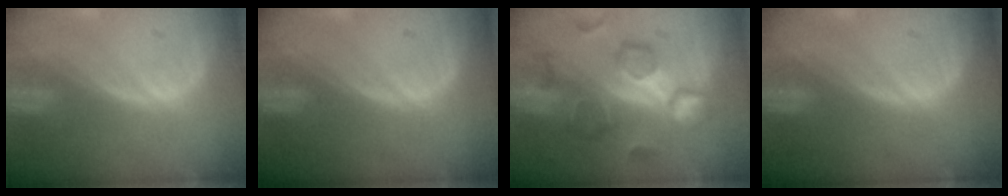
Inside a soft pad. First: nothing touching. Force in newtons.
{"total": 0.0}
{"total": 10.6, "press": 9.3, "slide": 5.0}
{"total": 0.0}